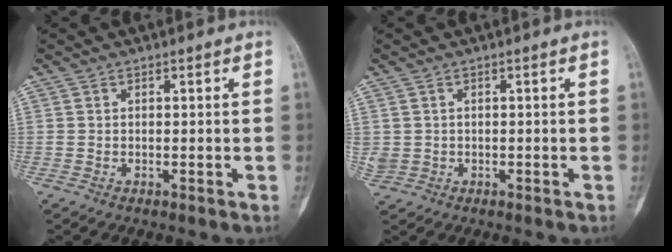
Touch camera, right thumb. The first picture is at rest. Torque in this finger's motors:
{"motor_torque": [0.19, -0.13, 0.04, 0.02, -0.01]}